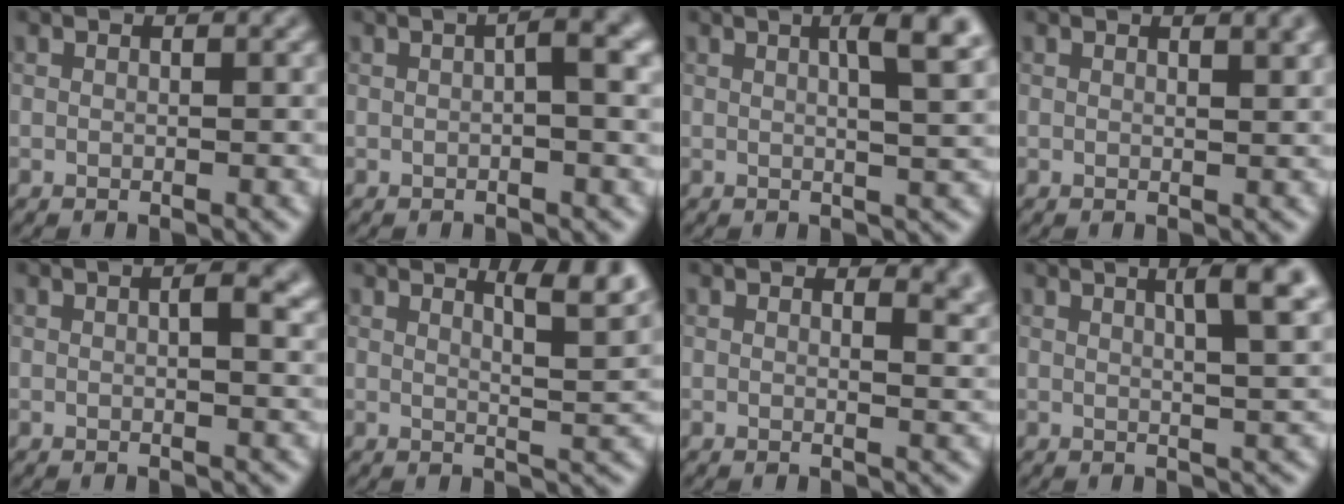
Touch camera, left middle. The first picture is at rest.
{"total": 2.6, "force": [0.1, 0.4, 2.6], "torque": [-0.039, 0.007, 0.000]}
{"total": 5.0, "force": [1.7, 1.1, 4.5], "torque": [-0.050, 0.011, 0.019]}
{"total": 2.3, "force": [1.4, 0.8, 1.7], "torque": [-0.009, 0.004, 0.014]}
{"total": 2.9, "force": [0.8, 0.9, 2.6], "torque": [-0.036, 0.001, 0.010]}
{"total": 5.0, "force": [3.3, 1.2, 3.6], "torque": [-0.040, 0.005, 0.047]}
{"total": 2.4, "force": [1.8, 0.8, 1.4], "torque": [-0.012, -0.006, 0.026]}
{"total": 5.3, "force": [2.2, 1.3, 4.7], "torque": [-0.047, 0.011, 0.025]}